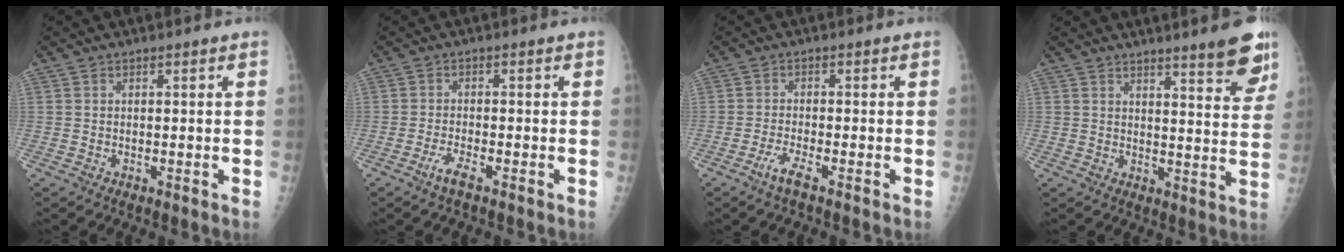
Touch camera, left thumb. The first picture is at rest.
{"total": 2.9, "force": [-1.9, 0.4, 2.1], "torque": [-0.053, 0.006, -0.040]}
{"total": 3.1, "force": [-2.0, 0.2, 2.4], "torque": [-0.061, 0.003, -0.045]}
{"total": 9.7, "force": [7.1, 1.6, 6.4], "torque": [-0.057, -0.046, 0.088]}